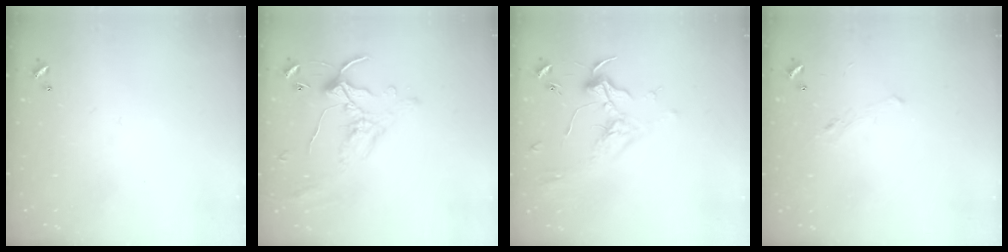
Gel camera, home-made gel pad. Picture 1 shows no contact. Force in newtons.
{"total": 0.9, "press": 0.1, "slide": 0.9}
{"total": 2.0, "press": 1.8, "slide": 0.7}
{"total": 1.2, "press": 0.8, "slide": 0.9}